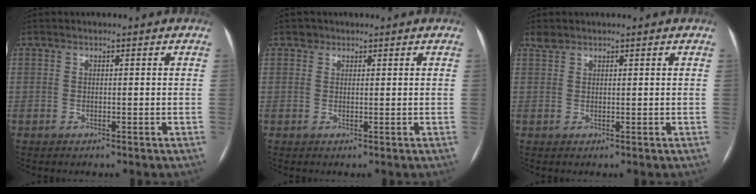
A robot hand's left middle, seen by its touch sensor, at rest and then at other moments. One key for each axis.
{"total": 1.0, "fx": 0.7, "fy": 0.8, "fz": 0.0, "tx": 0.008, "ty": 0.001, "tz": 0.007}
{"total": 1.3, "fx": 1.2, "fy": 0.5, "fz": 0.2, "tx": -0.008, "ty": 0.009, "tz": 0.026}